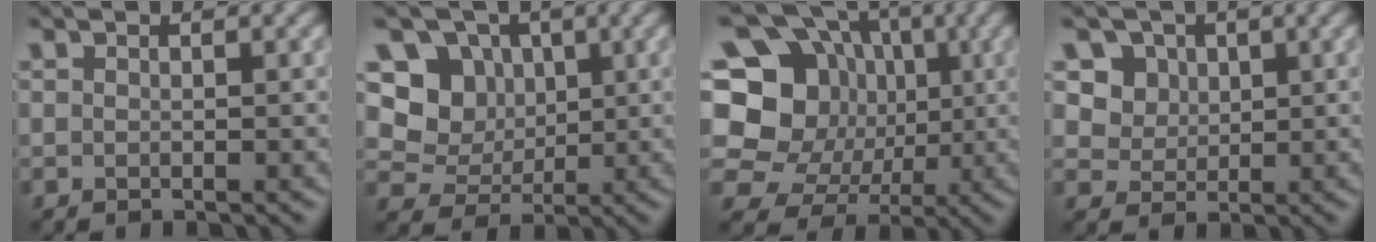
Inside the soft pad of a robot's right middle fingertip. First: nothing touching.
{"total": 5.4, "force": [1.5, 4.7, 2.2], "torque": [-0.044, -0.003, 0.011]}
{"total": 16.7, "force": [1.4, 14.7, 7.8], "torque": [-0.177, 0.034, 0.006]}
{"total": 4.6, "force": [2.2, 3.7, 1.7], "torque": [-0.043, -0.012, 0.048]}